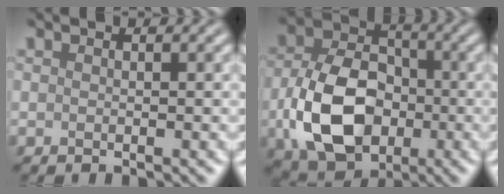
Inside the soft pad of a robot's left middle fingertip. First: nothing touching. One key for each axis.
{"total": 10.1, "fx": -2.4, "fy": 7.2, "fz": 6.7, "tx": -0.148, "ty": -0.004, "tz": -0.047}